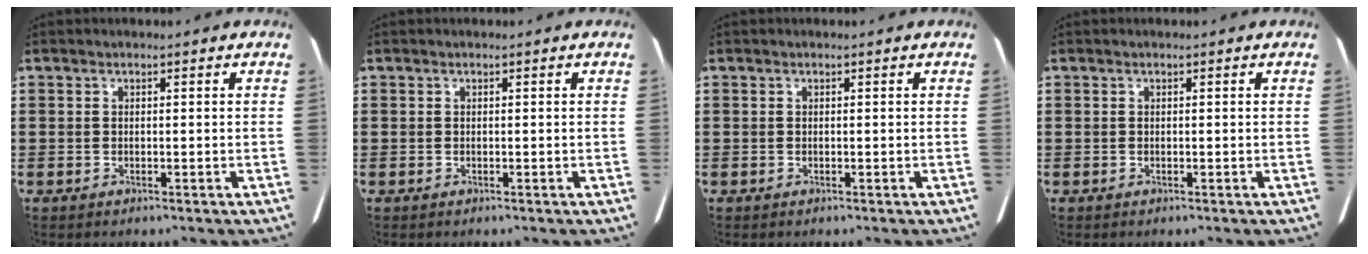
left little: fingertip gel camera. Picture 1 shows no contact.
{"total": 0.0}
{"total": 0.0}
{"total": 0.0}